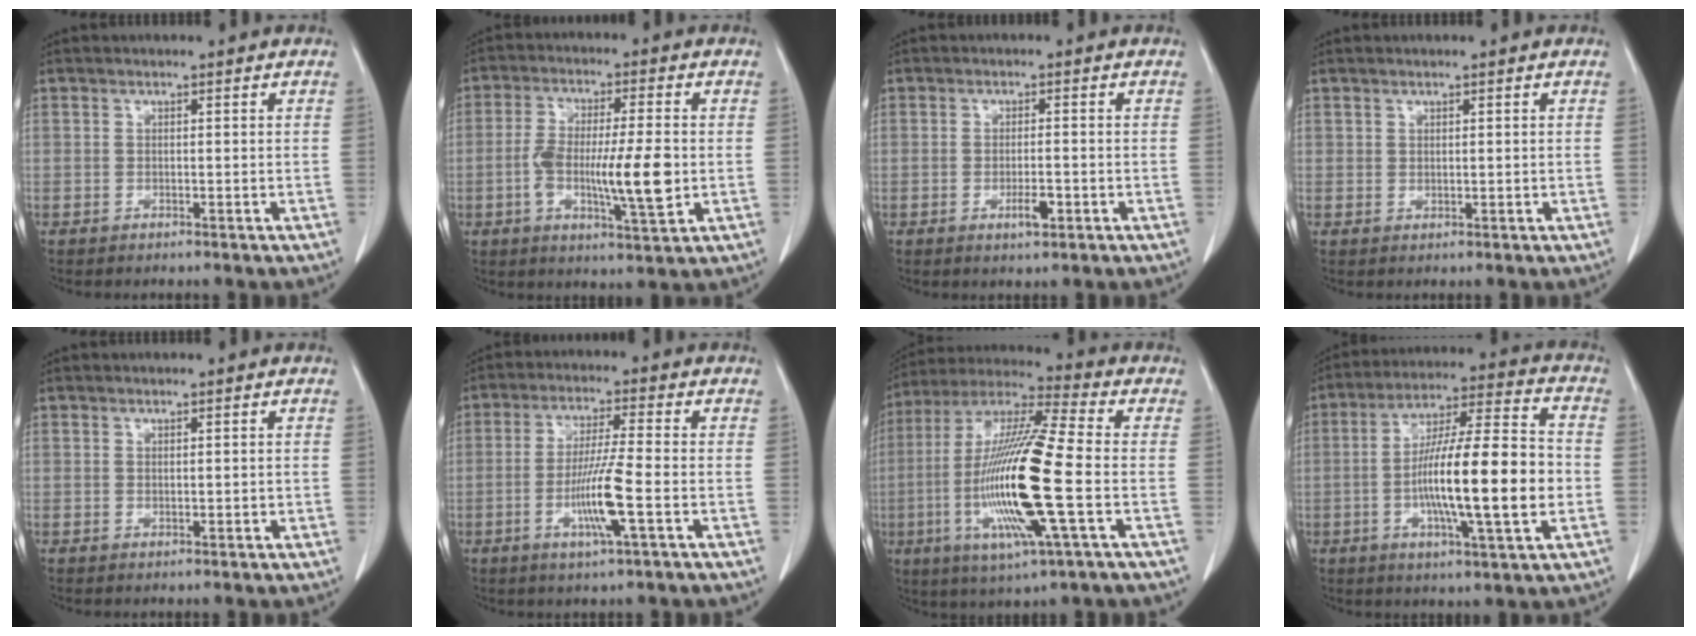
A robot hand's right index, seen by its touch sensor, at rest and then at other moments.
{"total": 11.7, "force": [-1.8, 2.0, 11.4], "torque": [-0.205, -0.002, -0.032]}
{"total": 3.3, "force": [-1.3, 0.8, 2.9], "torque": [-0.051, -0.001, -0.018]}
{"total": 0.6, "force": [0.3, 0.4, 0.3], "torque": [0.000, -0.002, 0.004]}
{"total": 0.9, "force": [0.1, 0.4, 0.8], "torque": [-0.017, -0.003, 0.005]}
{"total": 8.9, "force": [-2.6, -0.2, 8.4], "torque": [-0.163, -0.012, -0.052]}
{"total": 20.4, "force": [-3.9, 1.5, 20.0], "torque": [-0.418, -0.016, -0.076]}
{"total": 18.4, "force": [-2.9, 1.8, 18.1], "torque": [-0.312, 0.003, -0.049]}